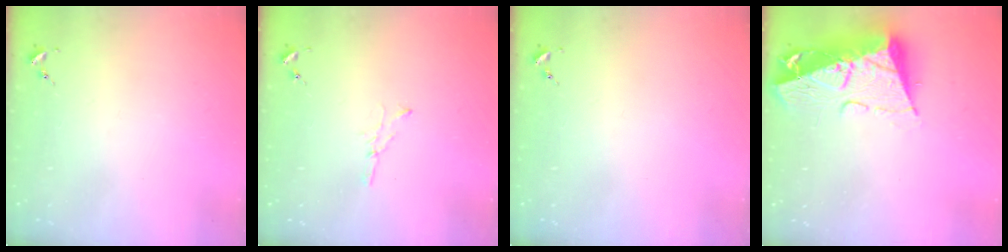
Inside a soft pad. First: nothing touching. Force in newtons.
{"total": 2.8, "press": 2.8, "slide": 0.3}
{"total": 0.0}
{"total": 17.4, "press": 17.3, "slide": 1.6}